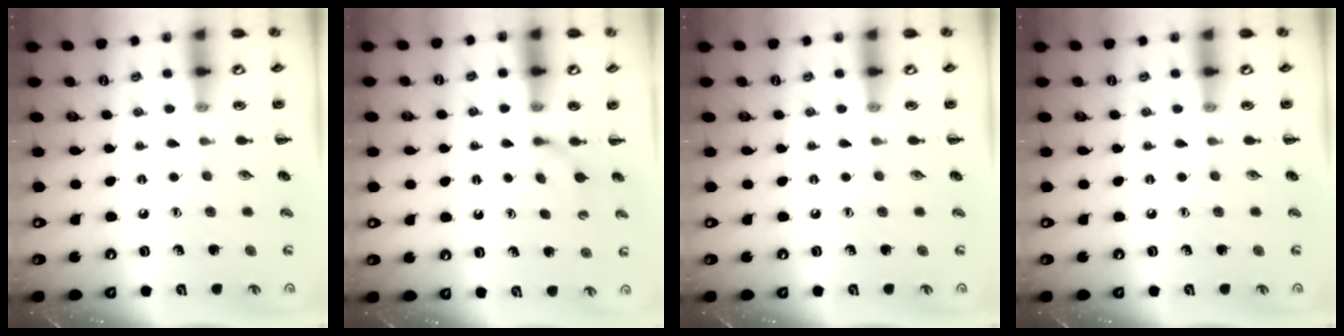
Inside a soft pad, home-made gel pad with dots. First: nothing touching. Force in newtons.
{"total": 2.7, "press": 2.4, "slide": 1.2}
{"total": 0.0}
{"total": 0.0}